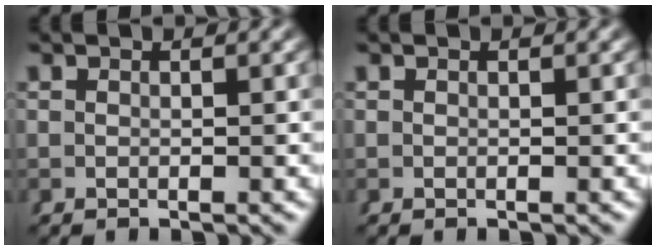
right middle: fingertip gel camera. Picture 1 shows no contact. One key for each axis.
{"total": 0.0}